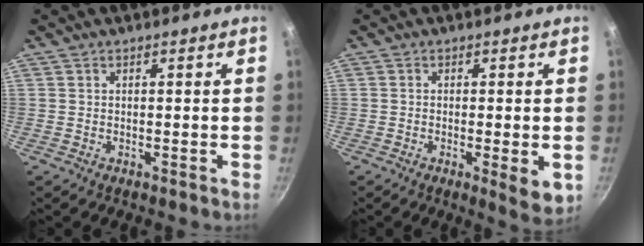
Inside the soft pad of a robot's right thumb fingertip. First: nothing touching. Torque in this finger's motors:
{"motor_torque": [-0.17, 0.32, -0.11, -0.03, 0.01]}